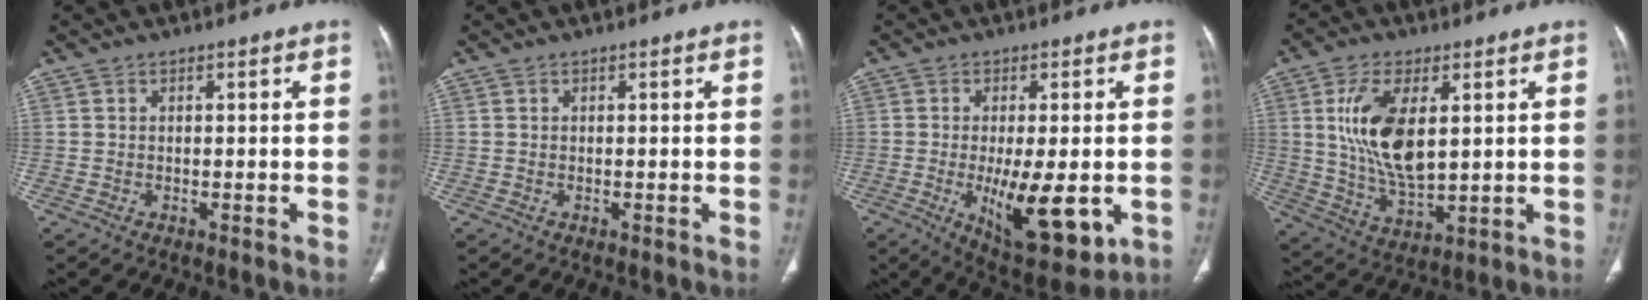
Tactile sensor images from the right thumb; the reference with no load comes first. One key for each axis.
{"total": 0.0}
{"total": 14.4, "fx": -3.1, "fy": 5.4, "fz": 13.0, "tx": -0.188, "ty": -0.024, "tz": -0.033}
{"total": 14.0, "fx": 3.1, "fy": 6.9, "fz": 11.7, "tx": -0.219, "ty": -0.022, "tz": 0.068}